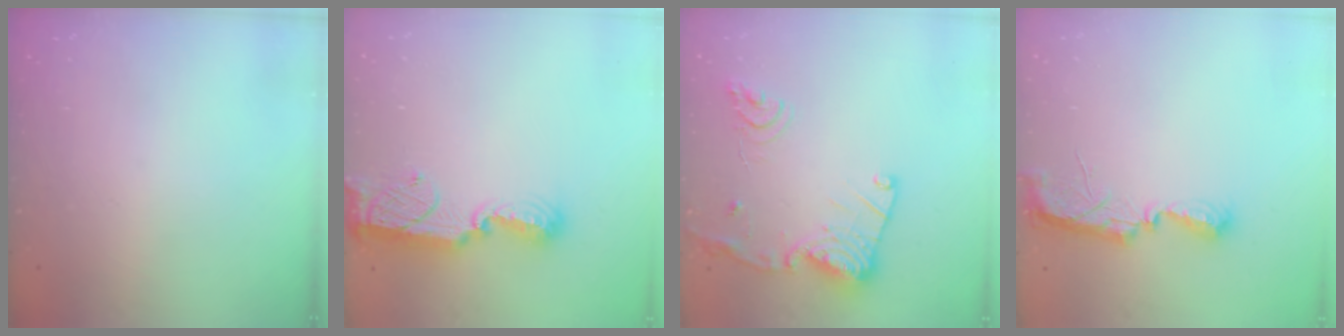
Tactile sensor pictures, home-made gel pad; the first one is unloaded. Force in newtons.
{"total": 12.8, "press": 11.4, "slide": 5.9}
{"total": 16.3, "press": 16.2, "slide": 1.5}
{"total": 7.5, "press": 7.5, "slide": 0.5}